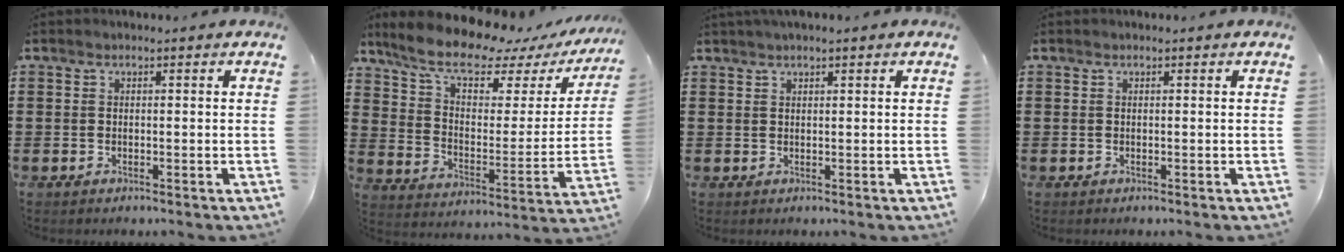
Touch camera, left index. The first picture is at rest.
{"total": 11.4, "force": [9.0, 3.6, 6.0], "torque": [-0.138, -0.049, 0.155]}
{"total": 1.3, "force": [1.1, 0.0, 0.8], "torque": [-0.016, 0.001, 0.020]}
{"total": 0.0}